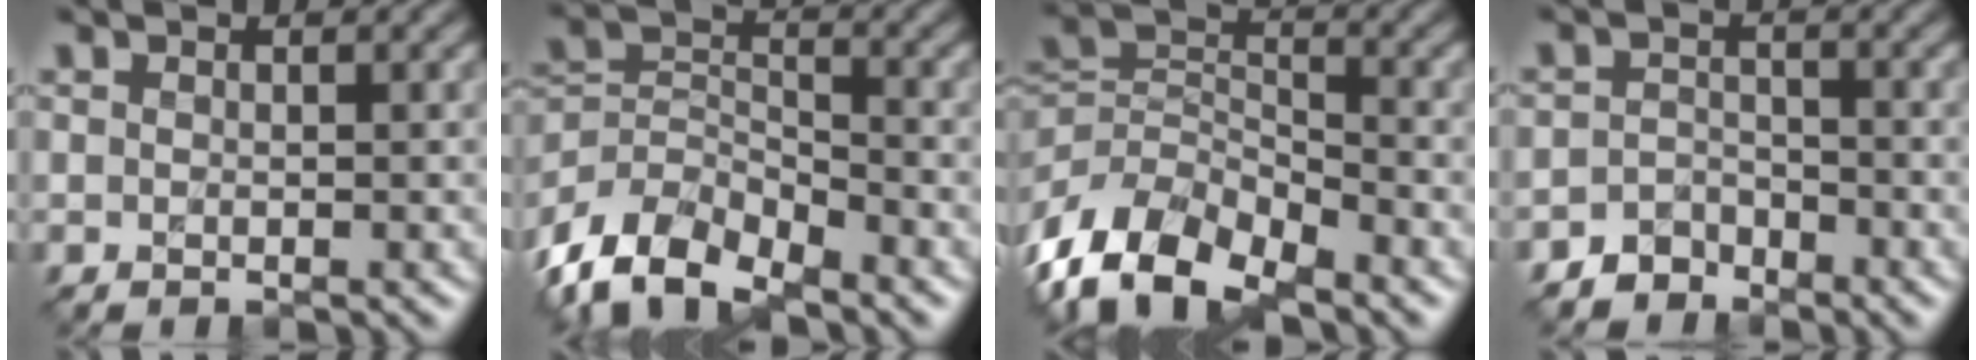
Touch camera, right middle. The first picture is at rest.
{"total": 8.4, "force": [-6.2, 3.8, 4.2], "torque": [-0.085, -0.007, -0.127]}
{"total": 8.6, "force": [-5.4, 4.5, 5.0], "torque": [-0.093, -0.011, -0.111]}
{"total": 2.6, "force": [-2.2, 1.3, 0.2], "torque": [0.003, 0.007, -0.047]}